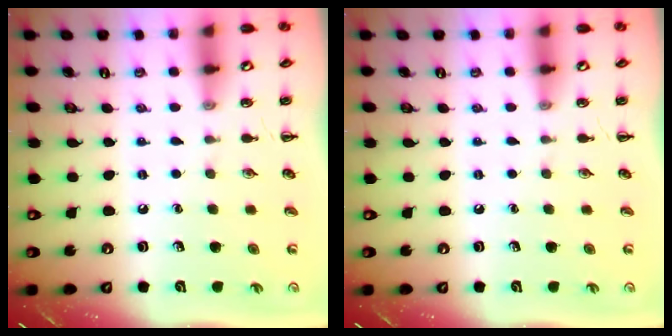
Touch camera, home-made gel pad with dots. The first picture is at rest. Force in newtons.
{"total": 0.0}